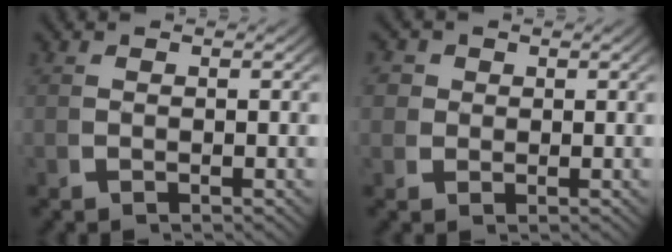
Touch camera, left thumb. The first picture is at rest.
{"total": 2.7, "force": [0.8, 2.5, 0.8], "torque": [-0.019, -0.007, 0.012]}